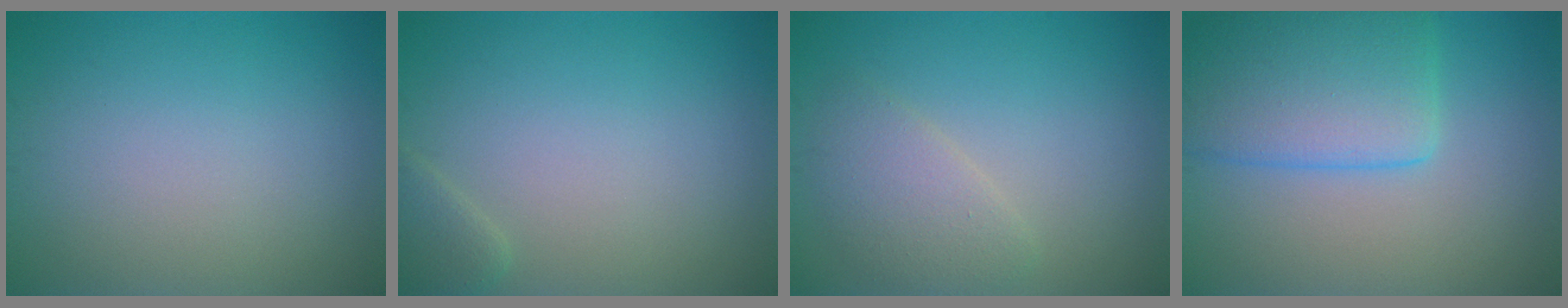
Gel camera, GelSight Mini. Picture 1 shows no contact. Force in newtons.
{"total": 1.6, "press": 1.6, "slide": 0.1}
{"total": 2.7, "press": 2.7, "slide": 0.2}
{"total": 6.4, "press": 6.4, "slide": 0.3}